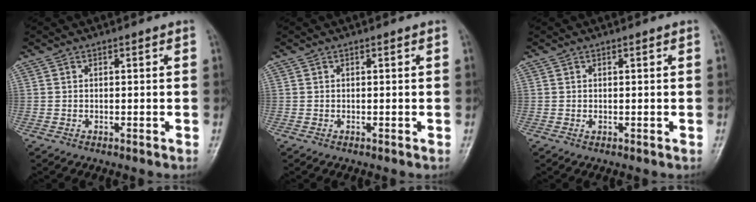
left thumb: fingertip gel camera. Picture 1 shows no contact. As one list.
[{"total": 0.0}, {"total": 0.5, "force": [0.2, 0.3, 0.4], "torque": [-0.005, 0.002, 0.004]}]